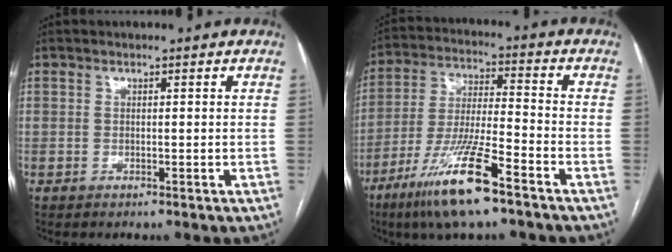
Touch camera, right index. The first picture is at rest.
{"total": 14.1, "force": [-8.6, 1.0, 11.1], "torque": [-0.223, -0.031, -0.161]}